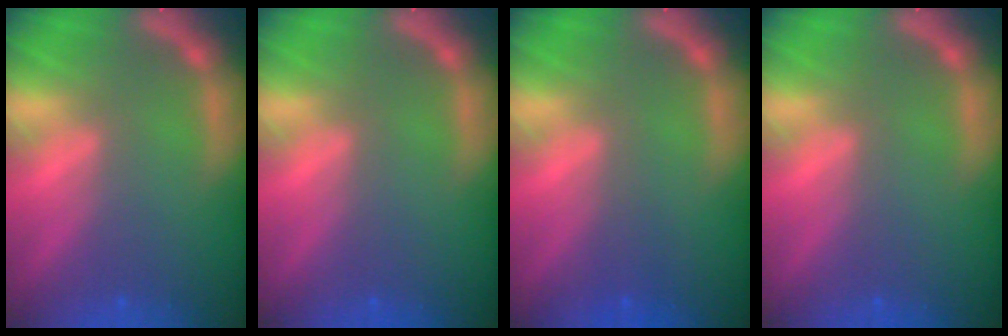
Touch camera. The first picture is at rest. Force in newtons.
{"total": 0.0}
{"total": 1.0}
{"total": 0.0}